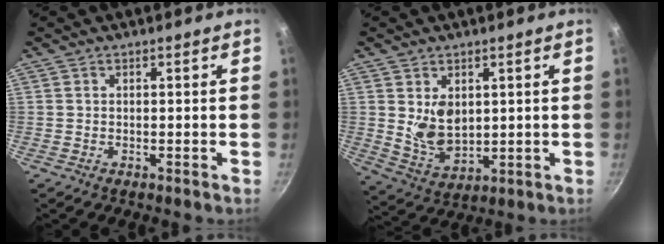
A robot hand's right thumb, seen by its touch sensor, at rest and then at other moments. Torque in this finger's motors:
{"motor_torque": [0.08, 0.12, 0.71, 0.15, 0.12]}